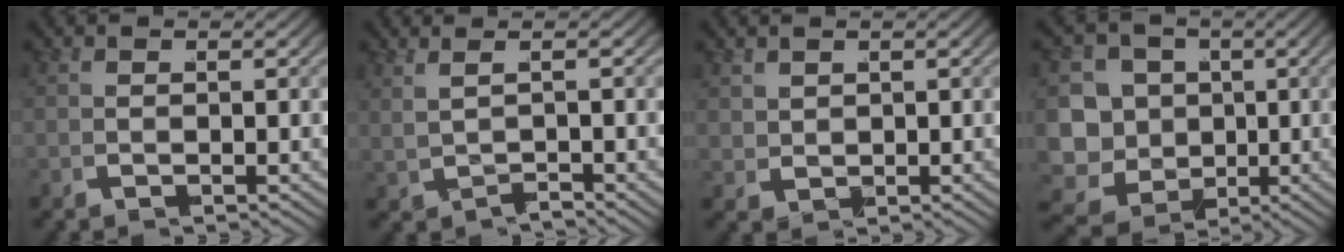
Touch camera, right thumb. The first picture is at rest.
{"total": 1.3, "force": [0.4, 0.0, 1.3], "torque": [-0.017, 0.007, 0.012]}
{"total": 1.1, "force": [0.8, 0.7, 0.4], "torque": [-0.010, -0.007, 0.025]}
{"total": 13.6, "force": [-3.4, 11.6, 6.1], "torque": [-0.144, -0.057, -0.062]}